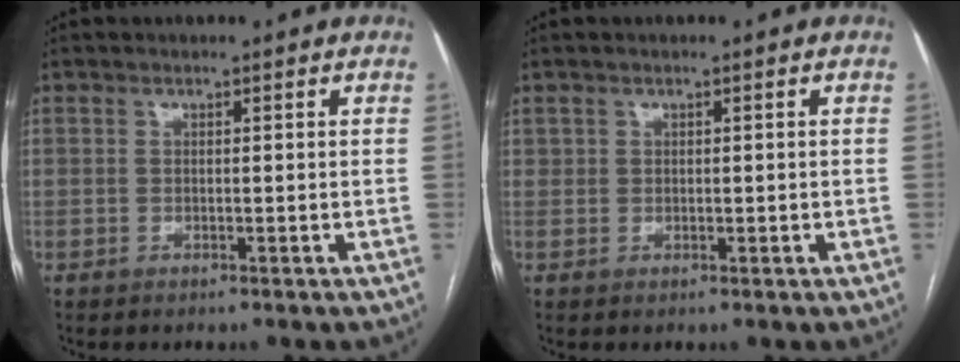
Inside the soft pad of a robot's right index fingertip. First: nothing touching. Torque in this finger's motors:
{"motor_torque": [-0.21, 0.12, -0.02, 0.00]}